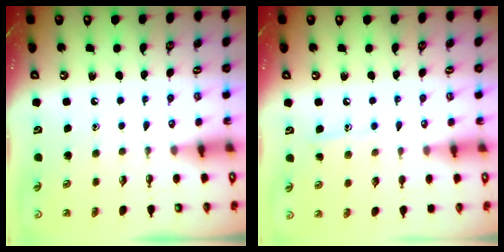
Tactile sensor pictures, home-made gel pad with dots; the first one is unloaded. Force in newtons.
{"total": 6.7, "press": 6.7, "slide": 0.5}